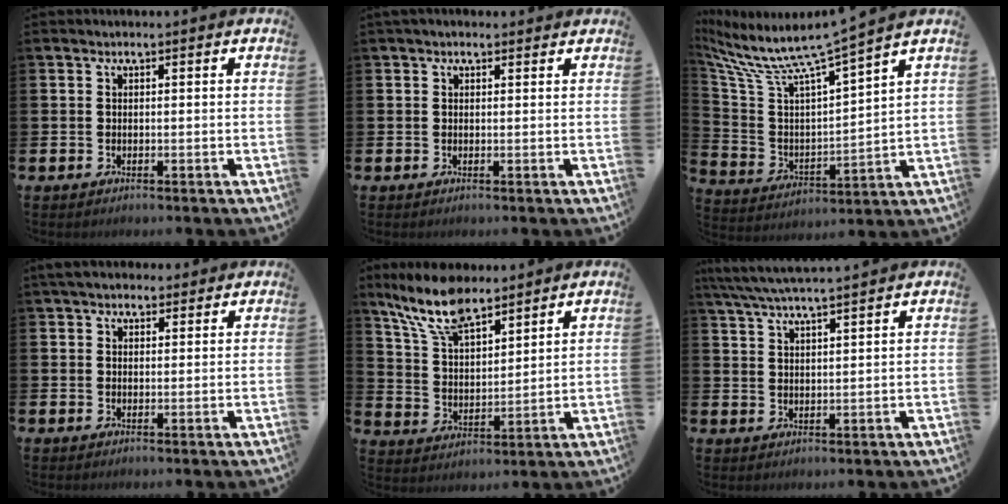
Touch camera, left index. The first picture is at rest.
{"total": 1.0, "force": [0.7, 0.5, 0.4], "torque": [0.006, 0.002, 0.009]}
{"total": 8.5, "force": [7.3, 0.6, 4.3], "torque": [-0.120, -0.054, 0.116]}
{"total": 3.5, "force": [3.0, 1.6, 0.7], "torque": [-0.006, -0.007, 0.052]}
{"total": 10.1, "force": [8.2, 3.4, 4.7], "torque": [-0.117, -0.028, 0.151]}
{"total": 5.4, "force": [5.1, 0.0, 1.8], "torque": [-0.054, -0.019, 0.092]}